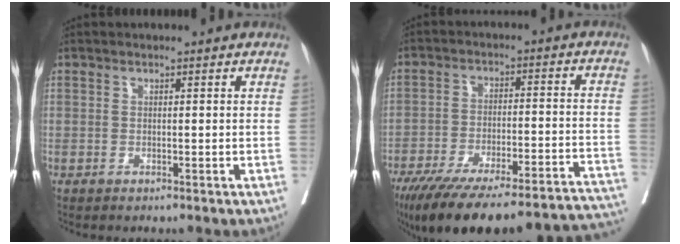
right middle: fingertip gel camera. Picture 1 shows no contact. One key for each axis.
{"total": 30.1, "fx": -25.8, "fy": 4.2, "fz": 14.9, "tx": -0.174, "ty": -0.026, "tz": -0.350}